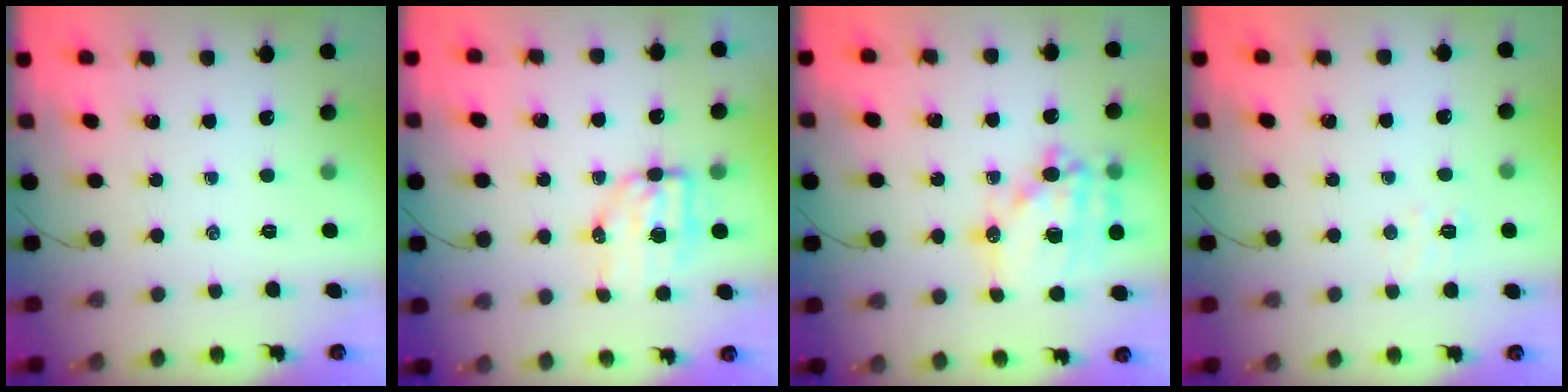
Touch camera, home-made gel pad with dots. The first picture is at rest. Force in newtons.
{"total": 6.8, "press": 6.7, "slide": 1.1}
{"total": 19.5, "press": 19.1, "slide": 3.9}
{"total": 3.8, "press": 3.6, "slide": 1.1}